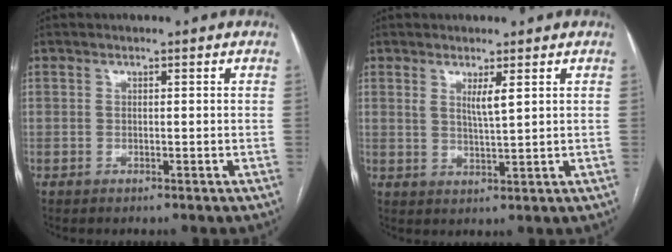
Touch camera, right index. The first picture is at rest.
{"total": 2.9, "force": [1.3, 0.0, 2.6], "torque": [-0.052, -0.009, 0.027]}